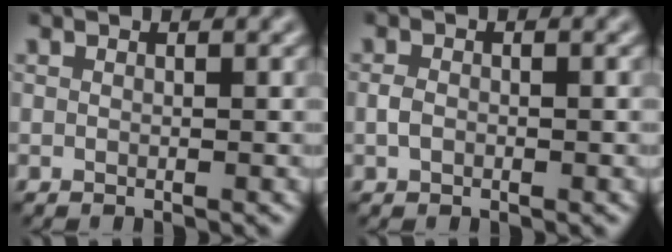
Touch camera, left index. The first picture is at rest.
{"total": 1.4, "force": [-0.3, 0.9, 1.0], "torque": [-0.022, 0.003, -0.007]}